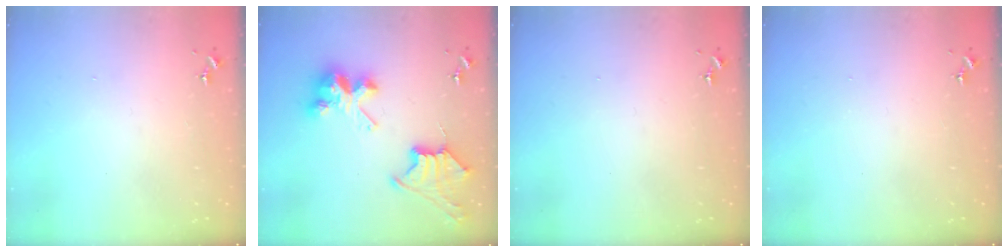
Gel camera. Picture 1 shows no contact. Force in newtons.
{"total": 12.2, "press": 12.1, "slide": 1.0}
{"total": 0.0}
{"total": 0.0}